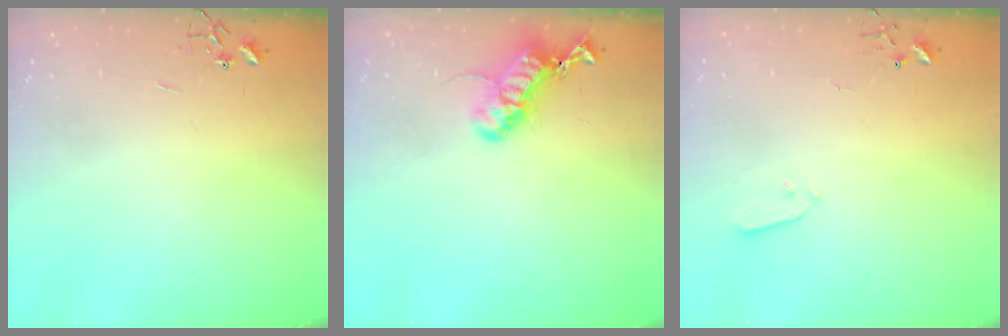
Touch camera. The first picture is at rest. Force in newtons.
{"total": 16.7, "press": 16.6, "slide": 1.2}
{"total": 3.5, "press": 3.5, "slide": 0.3}